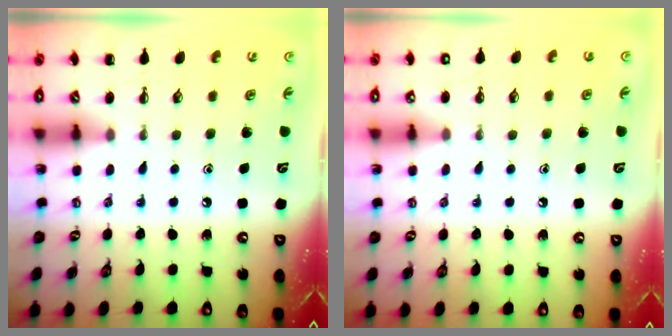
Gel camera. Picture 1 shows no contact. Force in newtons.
{"total": 1.4, "press": 1.4, "slide": 0.1}